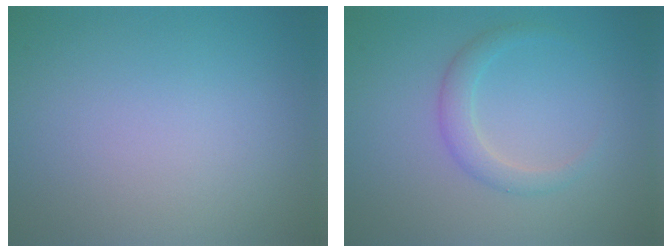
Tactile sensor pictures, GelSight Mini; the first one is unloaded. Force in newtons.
{"total": 2.0, "press": 2.0, "slide": 0.0}